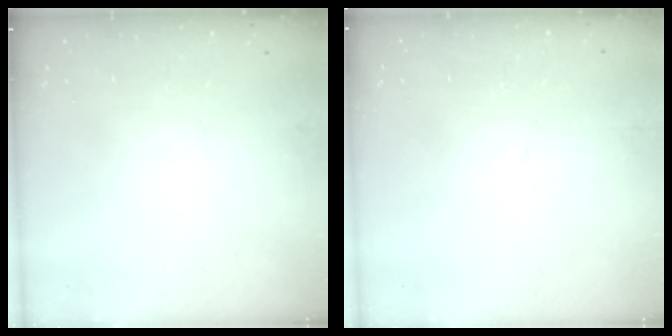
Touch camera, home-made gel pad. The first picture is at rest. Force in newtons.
{"total": 1.8, "press": 1.8, "slide": 0.3}